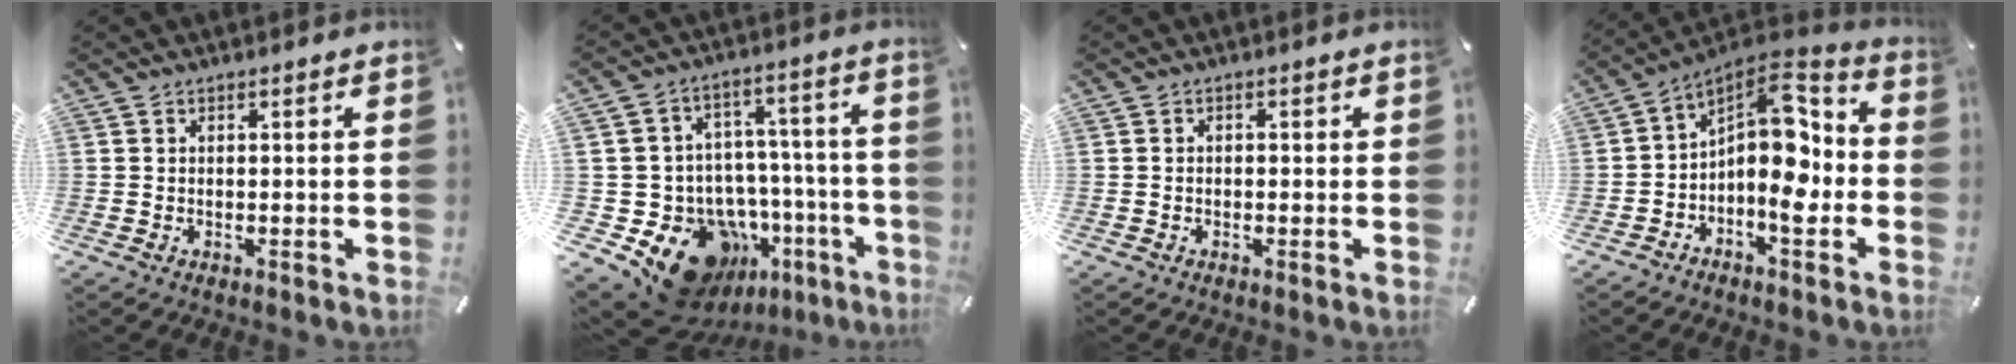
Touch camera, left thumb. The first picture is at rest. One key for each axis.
{"total": 19.8, "fx": -10.9, "fy": 13.2, "fz": 10.0, "tx": -0.161, "ty": 0.054, "tz": -0.152}
{"total": 1.0, "fx": -0.4, "fy": 0.8, "fz": 0.5, "tx": -0.011, "ty": 0.002, "tz": -0.010}
{"total": 12.8, "fx": -1.5, "fy": 7.3, "fz": 10.4, "tx": -0.152, "ty": -0.019, "tz": -0.031}